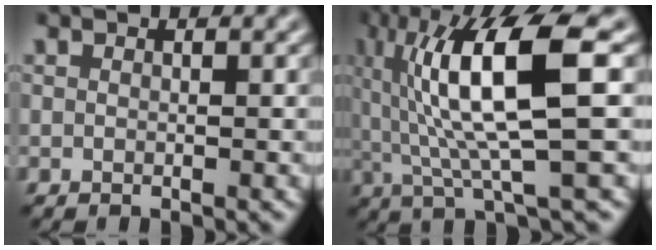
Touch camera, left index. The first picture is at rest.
{"total": 10.3, "force": [1.2, 2.0, 10.1], "torque": [-0.172, 0.006, 0.035]}